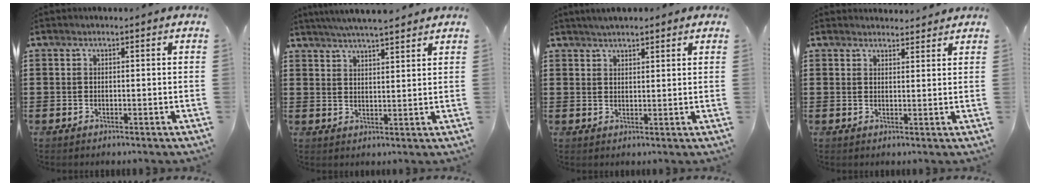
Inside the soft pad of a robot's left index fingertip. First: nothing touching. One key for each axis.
{"total": 4.3, "fx": 4.1, "fy": -0.1, "fz": 1.4, "tx": -0.040, "ty": -0.010, "tz": 0.074}
{"total": 2.5, "fx": 2.3, "fy": 0.5, "fz": 0.9, "tx": -0.022, "ty": 0.004, "tz": 0.042}
{"total": 2.0, "fx": 1.9, "fy": 0.4, "fz": 0.0, "tx": -0.006, "ty": -0.001, "tz": 0.038}